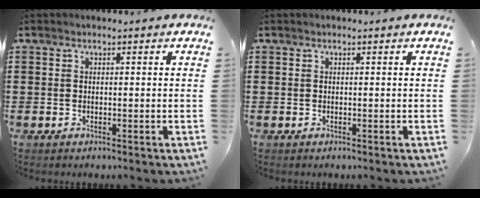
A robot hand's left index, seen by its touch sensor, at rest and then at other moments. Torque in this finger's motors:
{"motor_torque": [1.27, -0.87, -0.01, 0.01]}